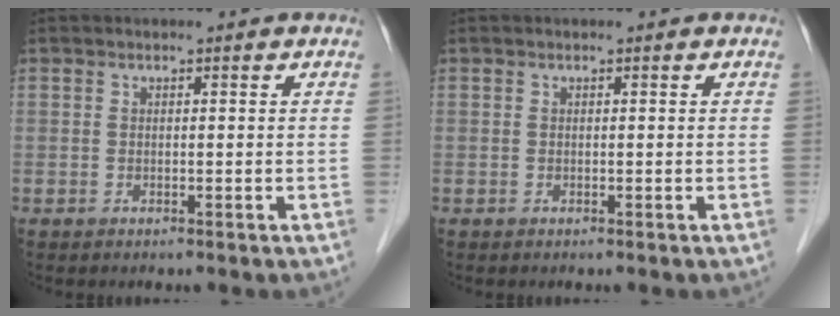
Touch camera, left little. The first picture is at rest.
{"total": 0.0}